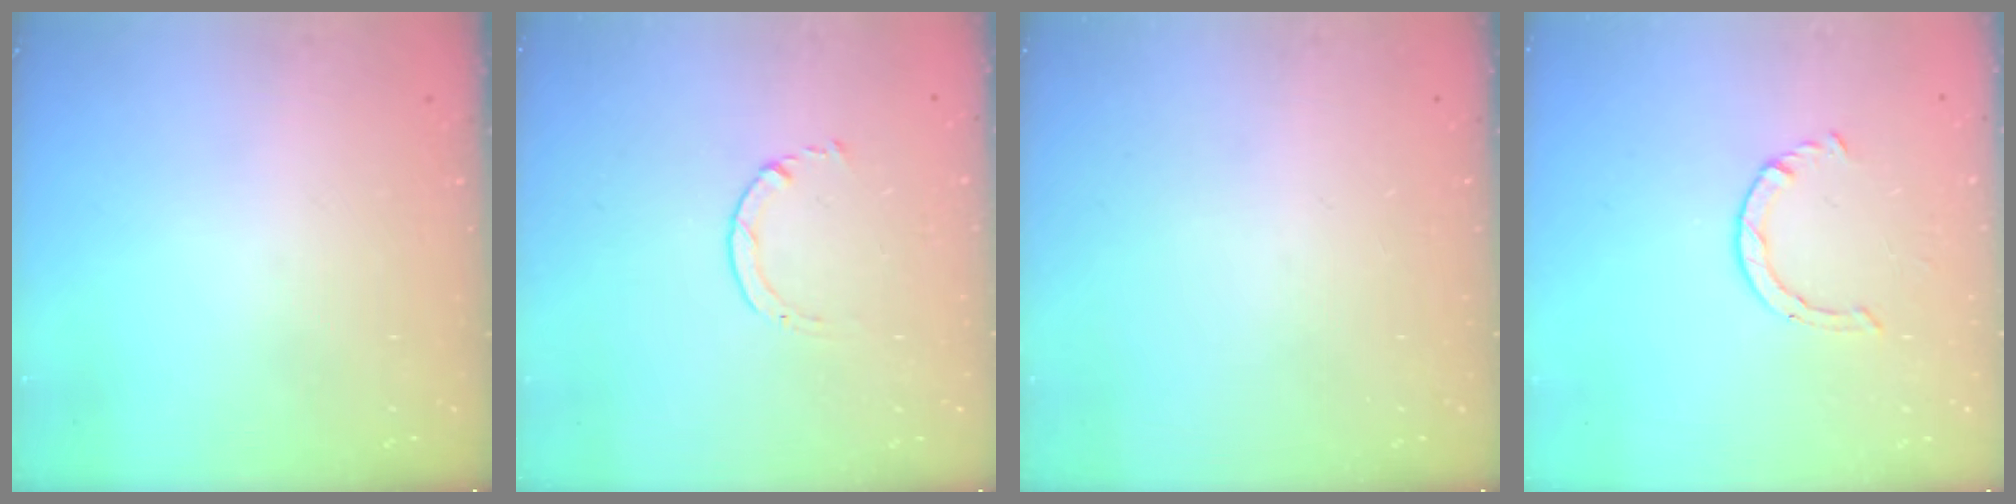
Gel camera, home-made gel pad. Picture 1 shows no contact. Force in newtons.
{"total": 1.7, "press": 1.6, "slide": 0.2}
{"total": 0.0}
{"total": 2.6, "press": 2.6, "slide": 0.3}